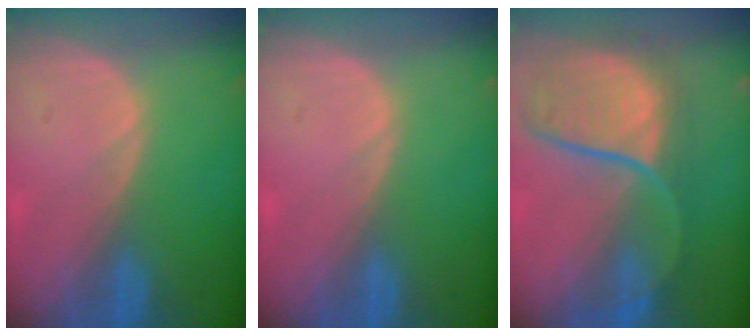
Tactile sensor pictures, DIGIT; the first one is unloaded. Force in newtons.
{"total": 0.0}
{"total": 10.7, "press": 9.7, "slide": 4.4}